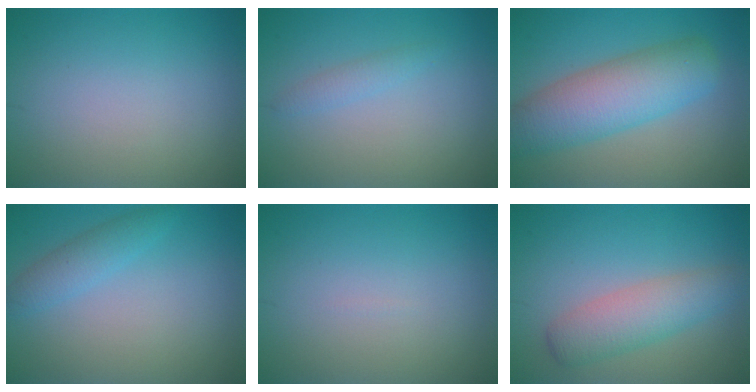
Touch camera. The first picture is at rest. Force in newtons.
{"total": 1.2, "press": 1.2, "slide": 0.0}
{"total": 7.2, "press": 7.2, "slide": 0.4}
{"total": 2.2, "press": 2.2, "slide": 0.0}
{"total": 0.0}
{"total": 4.1, "press": 4.1, "slide": 0.1}